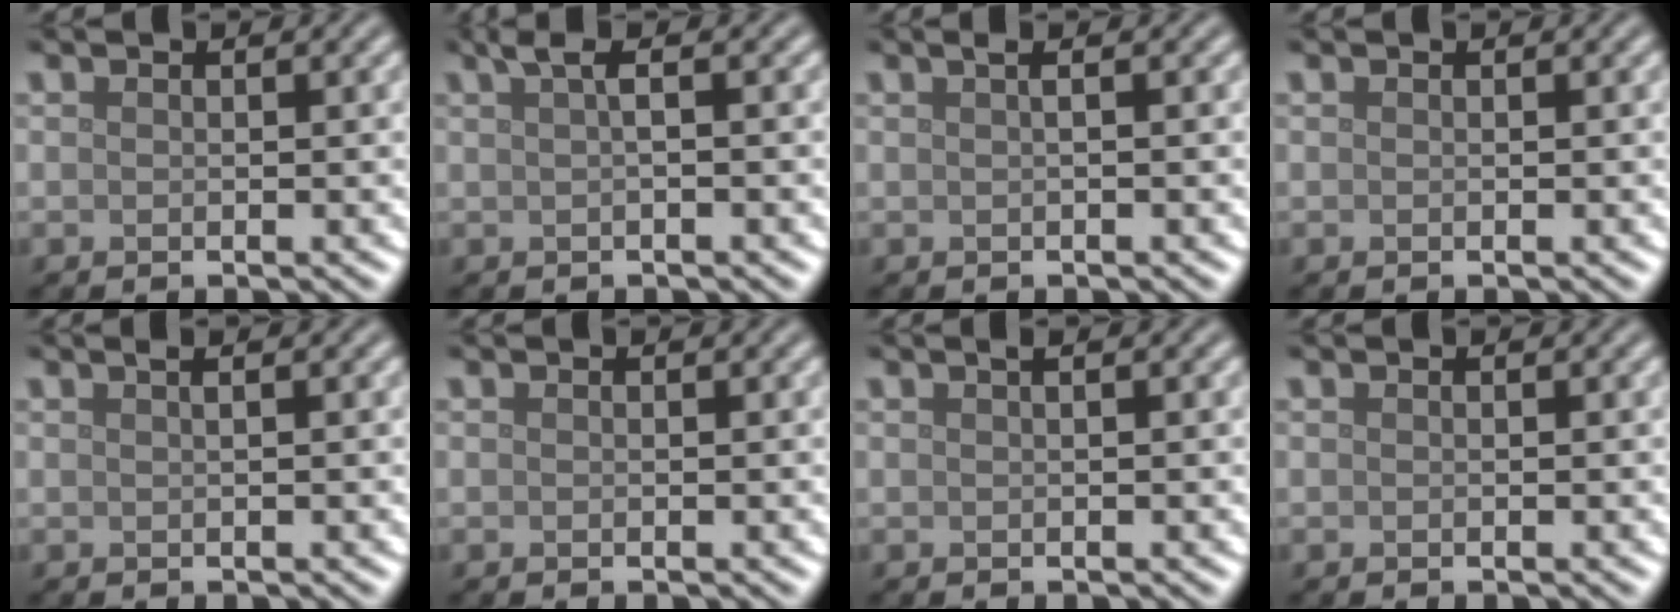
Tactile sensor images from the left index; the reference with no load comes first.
{"total": 1.8, "force": [0.4, 0.4, 1.7], "torque": [-0.029, 0.005, 0.007]}
{"total": 1.4, "force": [0.3, 0.5, 1.2], "torque": [-0.011, 0.000, -0.002]}
{"total": 0.0}
{"total": 1.3, "force": [0.6, 0.6, 1.0], "torque": [-0.004, -0.003, 0.002]}
{"total": 0.0}
{"total": 0.7, "force": [0.3, 0.3, 0.6], "torque": [-0.008, 0.003, 0.003]}
{"total": 0.0}